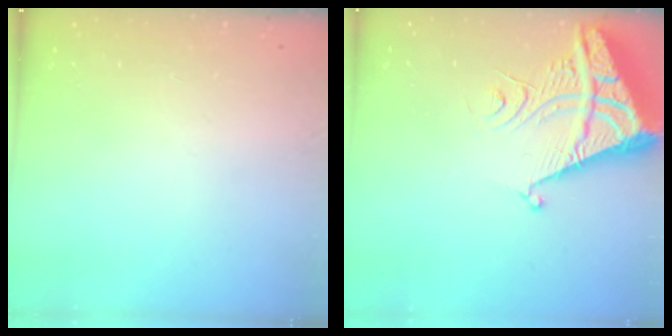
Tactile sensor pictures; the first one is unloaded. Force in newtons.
{"total": 8.5, "press": 8.4, "slide": 0.9}